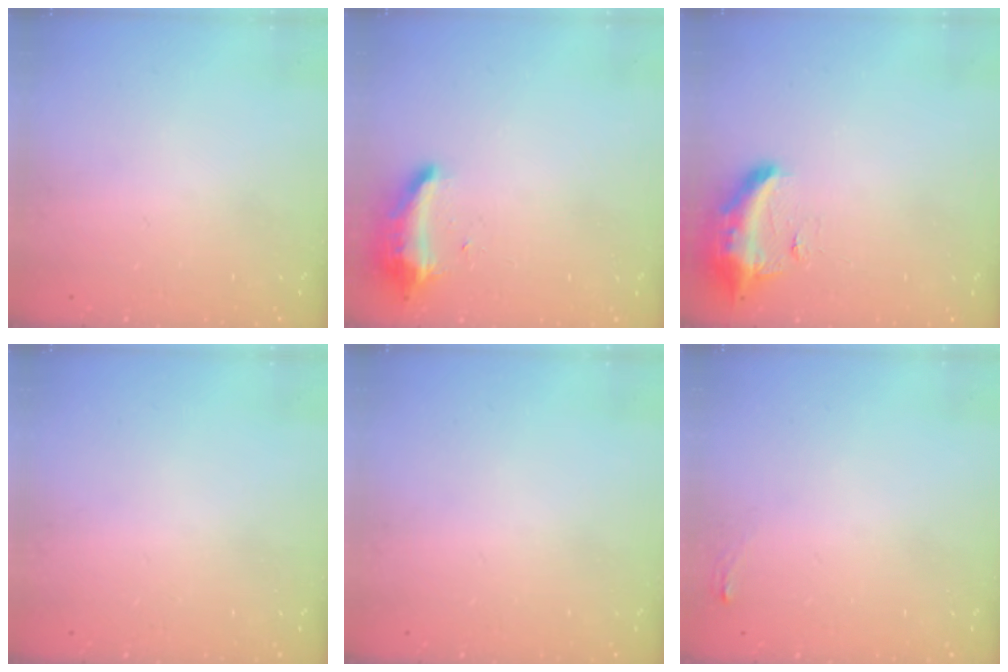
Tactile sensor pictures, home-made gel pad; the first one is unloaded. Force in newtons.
{"total": 9.1, "press": 9.1, "slide": 0.7}
{"total": 11.0, "press": 9.9, "slide": 4.8}
{"total": 0.0}
{"total": 0.0}
{"total": 3.4, "press": 3.2, "slide": 1.1}